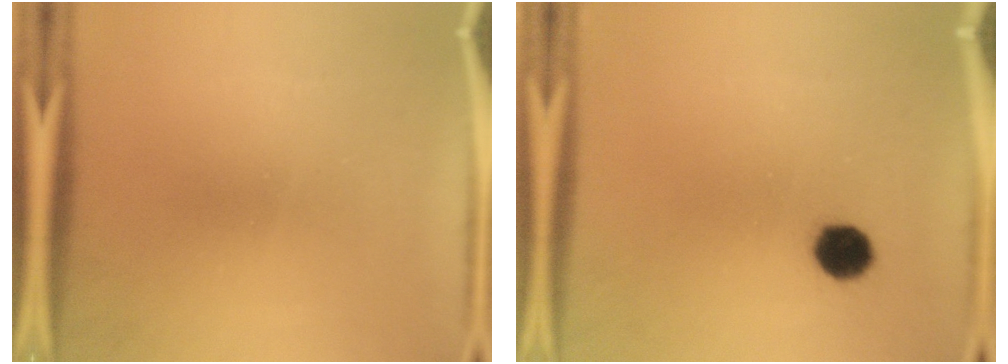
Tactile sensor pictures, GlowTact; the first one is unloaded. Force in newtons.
{"total": 5.3}